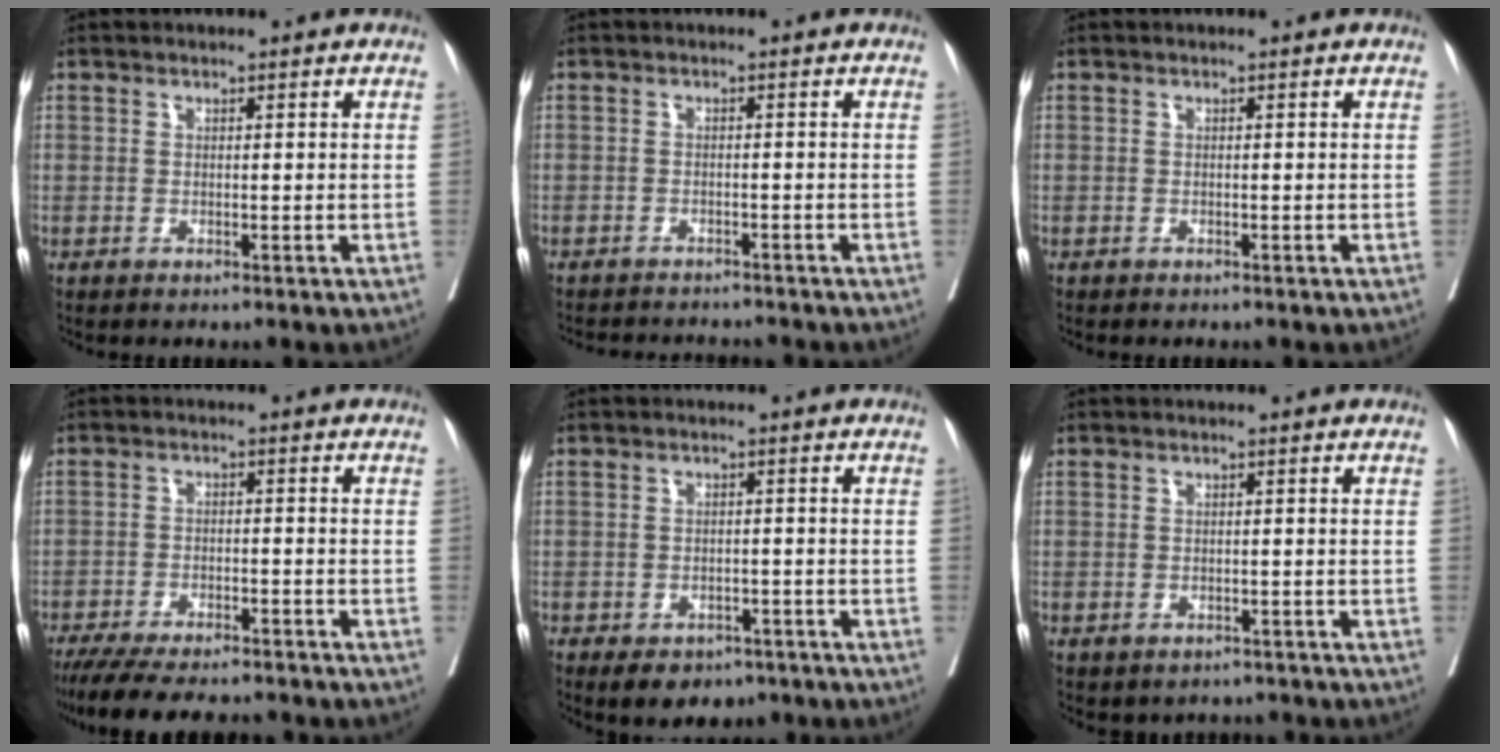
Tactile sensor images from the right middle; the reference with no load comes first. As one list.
[{"total": 6.0, "force": [-5.8, 1.0, 1.1], "torque": [-0.009, -0.005, -0.080]}, {"total": 0.0}, {"total": 13.4, "force": [-11.7, 2.5, 5.9], "torque": [-0.097, -0.013, -0.171]}, {"total": 4.3, "force": [-2.7, 3.0, 1.5], "torque": [-0.012, 0.004, -0.030]}, {"total": 3.5, "force": [-2.7, 2.2, 0.5], "torque": [-0.002, 0.013, -0.032]}]